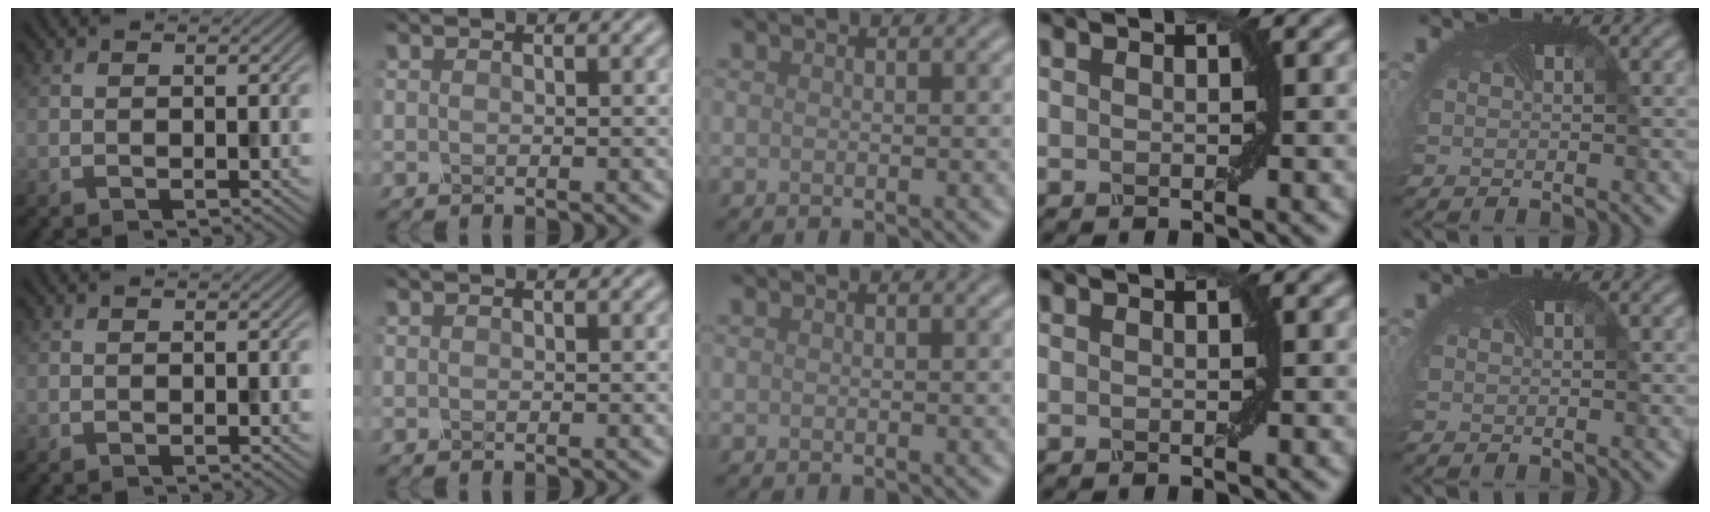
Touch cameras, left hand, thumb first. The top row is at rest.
{}